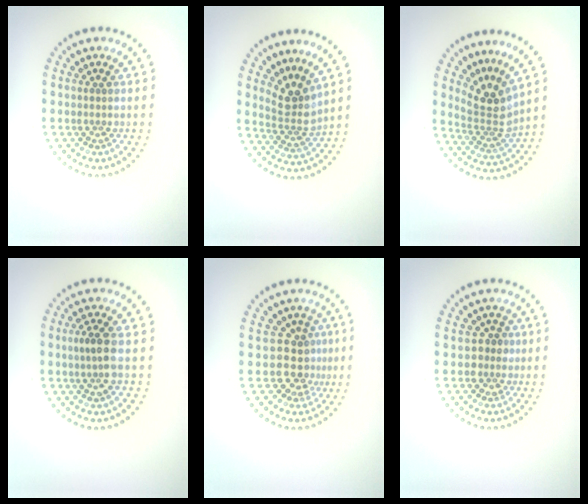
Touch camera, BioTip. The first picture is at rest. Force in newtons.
{"total": 3.2, "press": 2.2, "slide": 2.3}
{"total": 3.7, "press": 2.6, "slide": 2.7}
{"total": 2.6, "press": 2.4, "slide": 0.9}
{"total": 3.4, "press": 2.6, "slide": 2.3}
{"total": 1.6, "press": 1.3, "slide": 1.0}